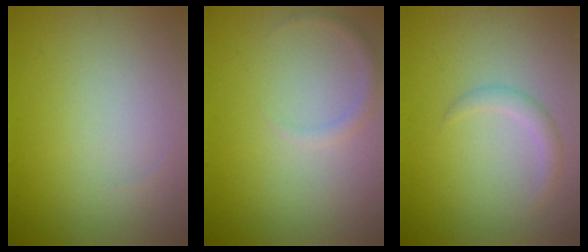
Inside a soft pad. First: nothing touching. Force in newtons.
{"total": 1.2, "press": 1.2, "slide": 0.0}
{"total": 1.5, "press": 1.5, "slide": 0.1}